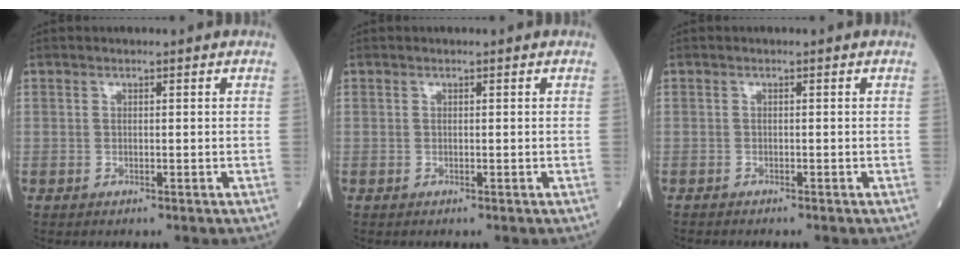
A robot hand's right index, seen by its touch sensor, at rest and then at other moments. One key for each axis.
{"total": 0.0}
{"total": 1.0, "fx": -0.9, "fy": 0.1, "fz": 0.2, "tx": -0.007, "ty": -0.002, "tz": -0.016}